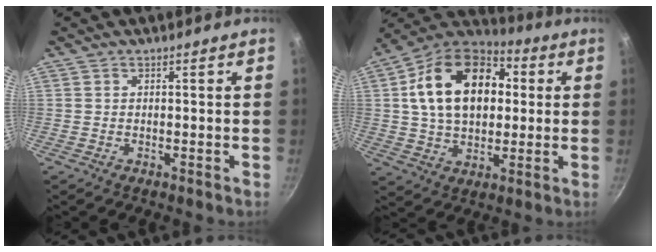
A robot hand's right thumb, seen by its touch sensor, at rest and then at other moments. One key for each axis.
{"total": 21.2, "fx": 3.8, "fy": 14.3, "fz": 15.2, "tx": -0.229, "ty": 0.023, "tz": 0.049}